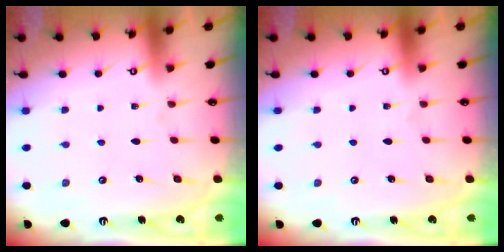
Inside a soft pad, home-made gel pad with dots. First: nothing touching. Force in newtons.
{"total": 0.0}